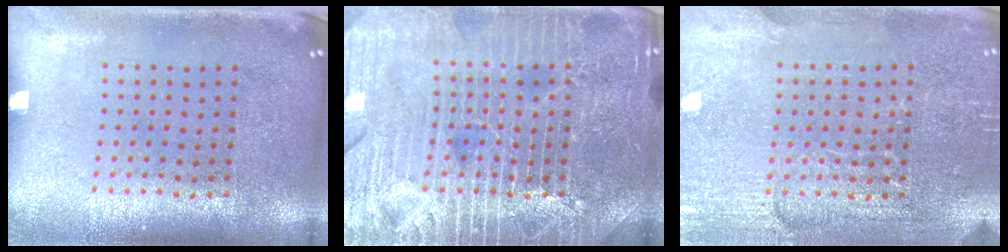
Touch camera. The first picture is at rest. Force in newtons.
{"total": 6.8, "press": 6.7, "slide": 0.8}
{"total": 2.9, "press": 2.9, "slide": 0.3}